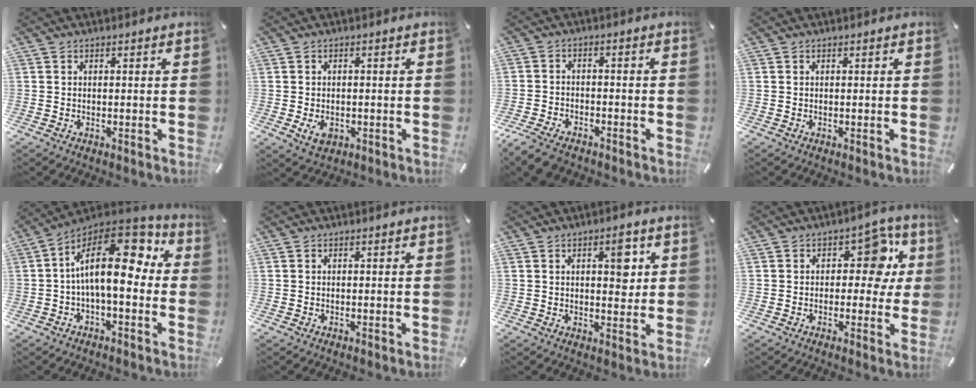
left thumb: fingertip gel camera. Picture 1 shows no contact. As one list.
[{"total": 3.7, "force": [-1.2, 2.6, 2.3], "torque": [-0.046, -0.002, -0.024]}, {"total": 5.5, "force": [-4.5, 2.4, 2.1], "torque": [-0.056, 0.014, -0.090]}, {"total": 0.0}, {"total": 18.6, "force": [3.3, 9.1, 15.9], "torque": [-0.269, -0.025, 0.057]}, {"total": 0.0}, {"total": 6.9, "force": [2.3, 3.6, 5.4], "torque": [-0.054, -0.013, 0.029]}, {"total": 9.9, "force": [2.5, 6.3, 7.3], "torque": [-0.090, -0.007, 0.037]}]